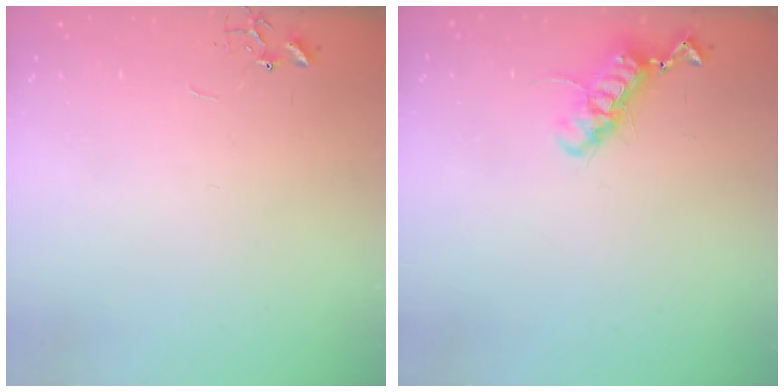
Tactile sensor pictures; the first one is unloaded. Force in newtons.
{"total": 12.0, "press": 12.0, "slide": 1.3}